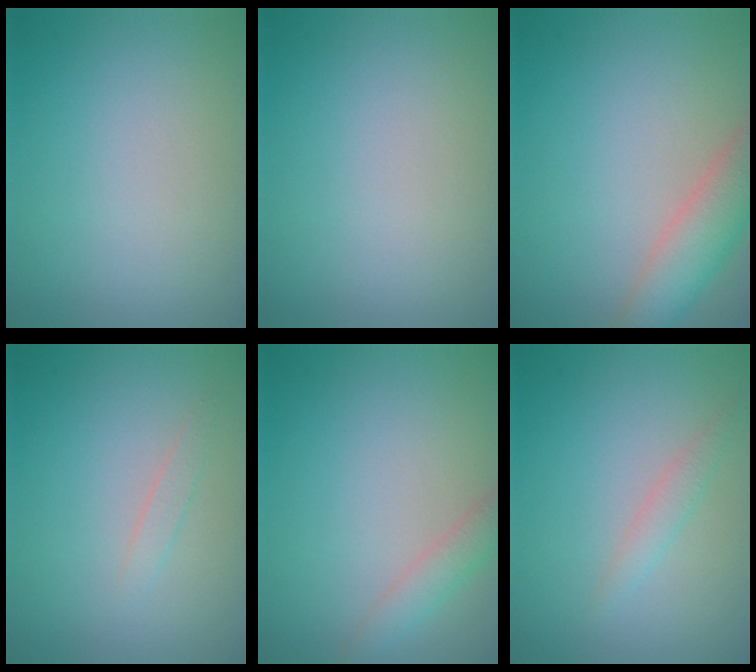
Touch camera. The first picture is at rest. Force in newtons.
{"total": 0.0}
{"total": 5.1, "press": 5.0, "slide": 0.4}
{"total": 0.9, "press": 0.9, "slide": 0.1}
{"total": 2.1, "press": 2.1, "slide": 0.2}
{"total": 2.0, "press": 2.0, "slide": 0.2}